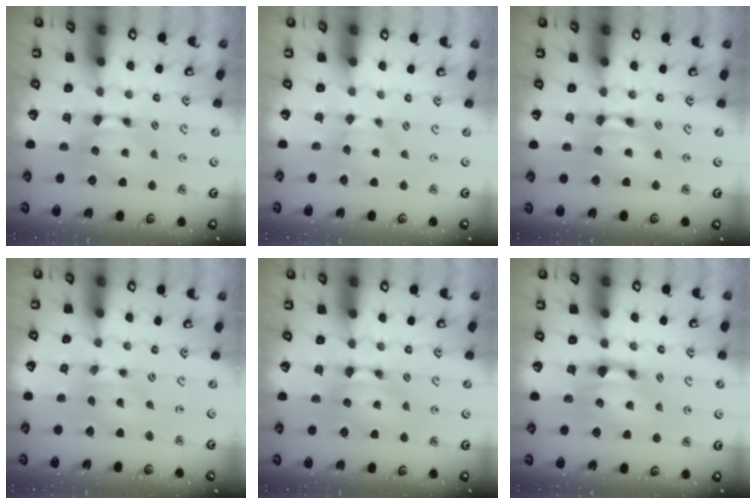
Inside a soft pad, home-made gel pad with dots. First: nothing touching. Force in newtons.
{"total": 1.8, "press": 1.6, "slide": 0.7}
{"total": 2.0, "press": 2.0, "slide": 0.1}
{"total": 2.0, "press": 1.3, "slide": 1.5}
{"total": 0.0}
{"total": 1.7, "press": 1.1, "slide": 1.3}